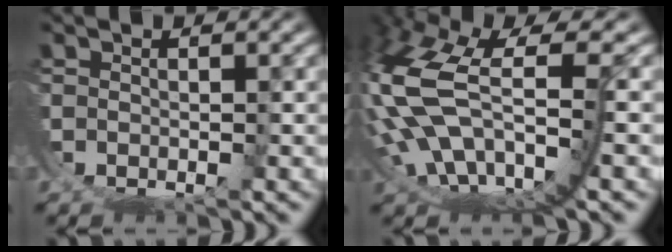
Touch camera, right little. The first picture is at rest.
{"total": 10.9, "force": [-0.2, 6.9, 8.5], "torque": [-0.213, -0.030, 0.011]}